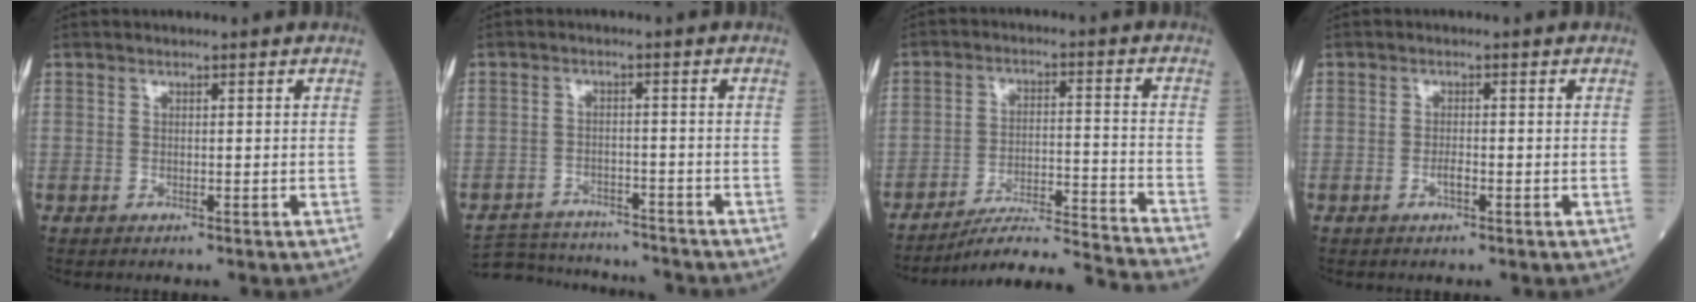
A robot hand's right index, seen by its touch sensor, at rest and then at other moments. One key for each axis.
{"total": 10.7, "fx": -10.3, "fy": 1.9, "fz": 2.0, "tx": -0.038, "ty": 0.008, "tz": -0.151}
{"total": 12.9, "fx": -12.2, "fy": -2.7, "fz": 3.0, "tx": -0.032, "ty": 0.003, "tz": -0.200}
{"total": 1.4, "fx": -0.6, "fy": 0.3, "fz": 1.2, "tx": -0.022, "ty": 0.002, "tz": -0.011}